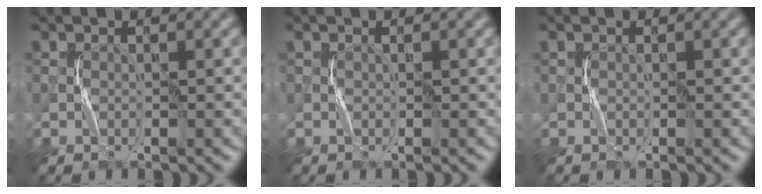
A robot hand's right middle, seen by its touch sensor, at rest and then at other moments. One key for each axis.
{"total": 0.0}
{"total": 0.0}